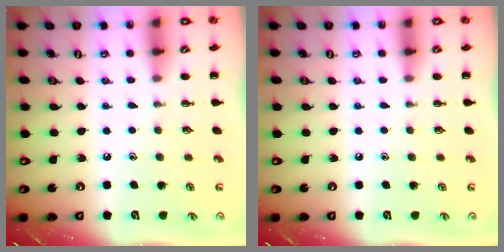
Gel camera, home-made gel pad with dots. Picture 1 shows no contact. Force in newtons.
{"total": 0.0}